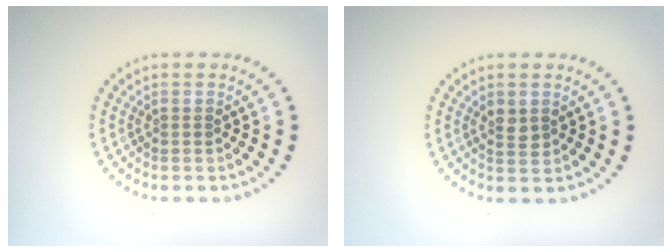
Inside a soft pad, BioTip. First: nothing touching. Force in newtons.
{"total": 1.5, "press": 1.5, "slide": 0.3}